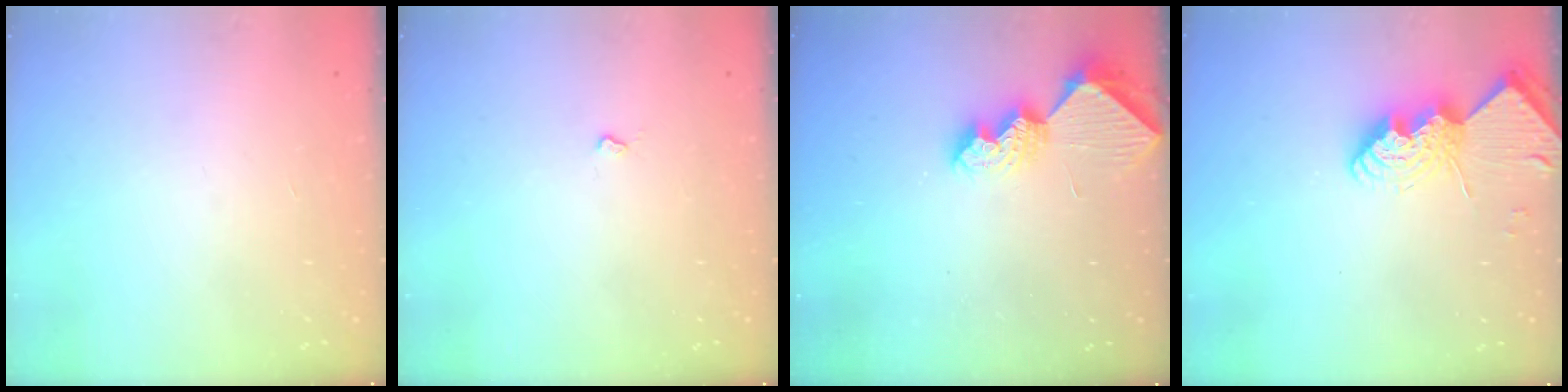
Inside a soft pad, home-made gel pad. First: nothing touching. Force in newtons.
{"total": 1.9, "press": 1.9, "slide": 0.4}
{"total": 7.7, "press": 7.7, "slide": 0.7}
{"total": 11.6, "press": 11.6, "slide": 0.9}